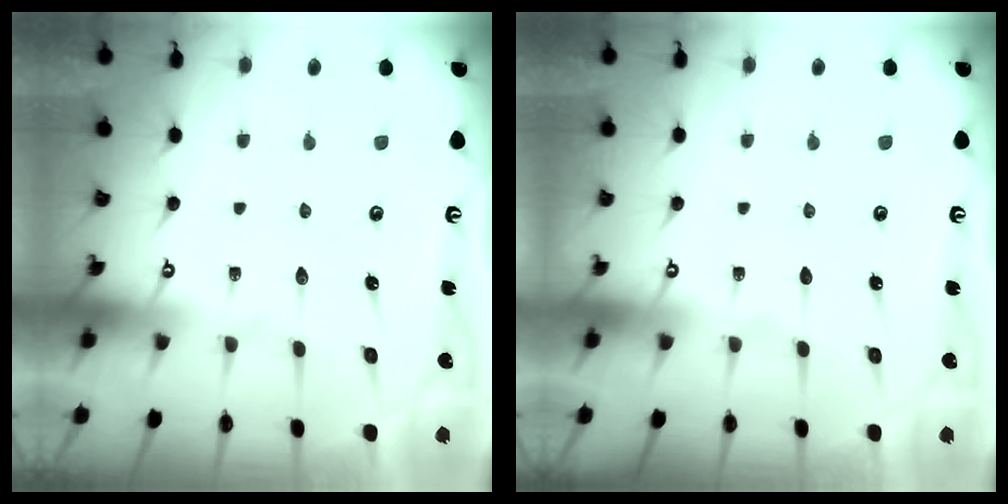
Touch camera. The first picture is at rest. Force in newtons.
{"total": 0.0}